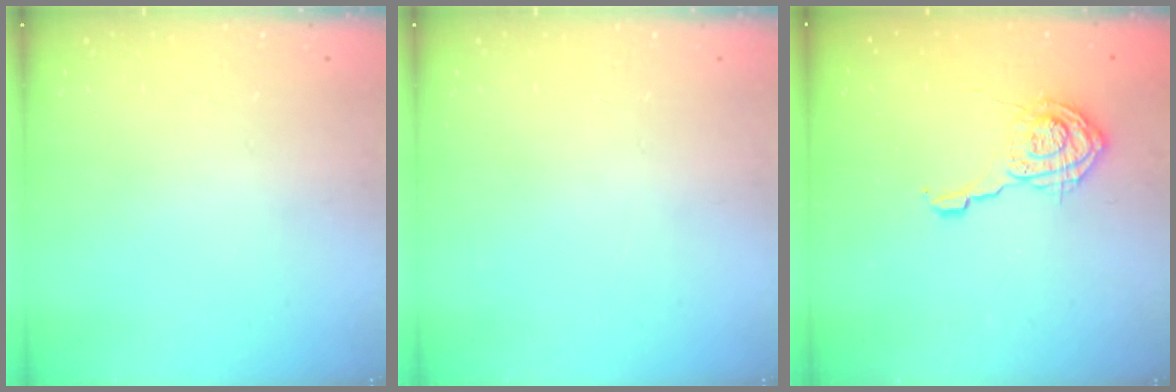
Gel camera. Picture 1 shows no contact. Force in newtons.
{"total": 0.0}
{"total": 9.4, "press": 9.4, "slide": 0.5}